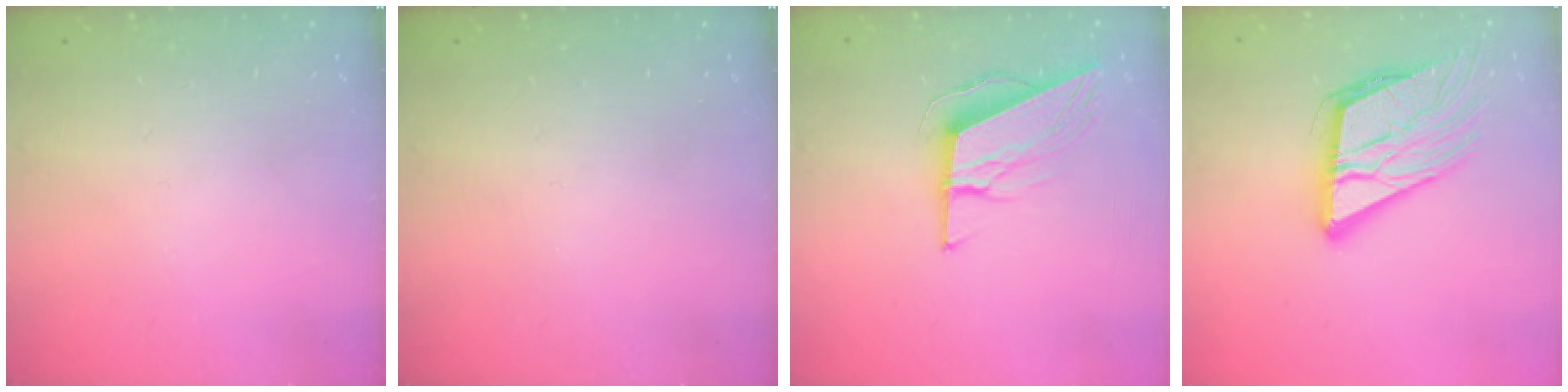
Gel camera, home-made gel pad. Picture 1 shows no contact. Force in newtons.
{"total": 0.0}
{"total": 9.7, "press": 9.5, "slide": 1.9}
{"total": 16.2, "press": 15.9, "slide": 2.9}